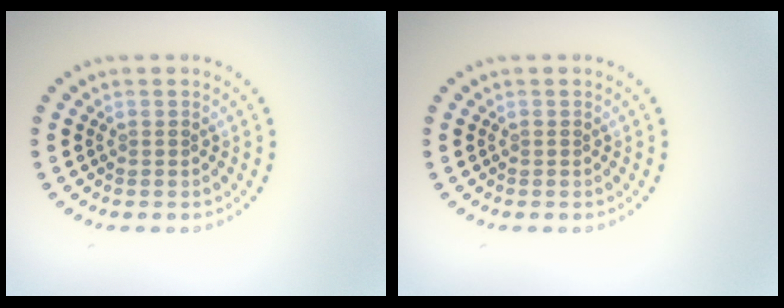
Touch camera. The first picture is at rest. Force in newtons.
{"total": 0.0}